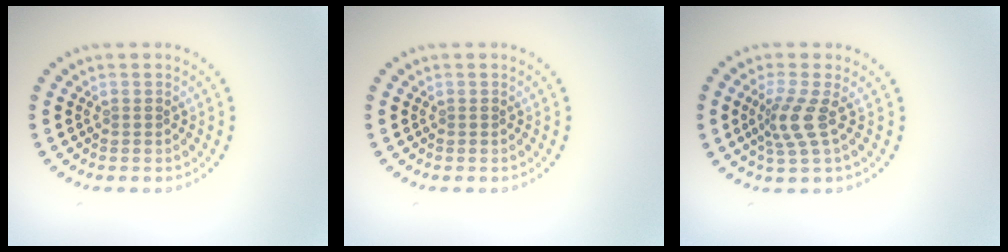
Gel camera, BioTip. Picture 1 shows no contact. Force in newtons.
{"total": 0.0}
{"total": 2.9, "press": 2.0, "slide": 2.0}